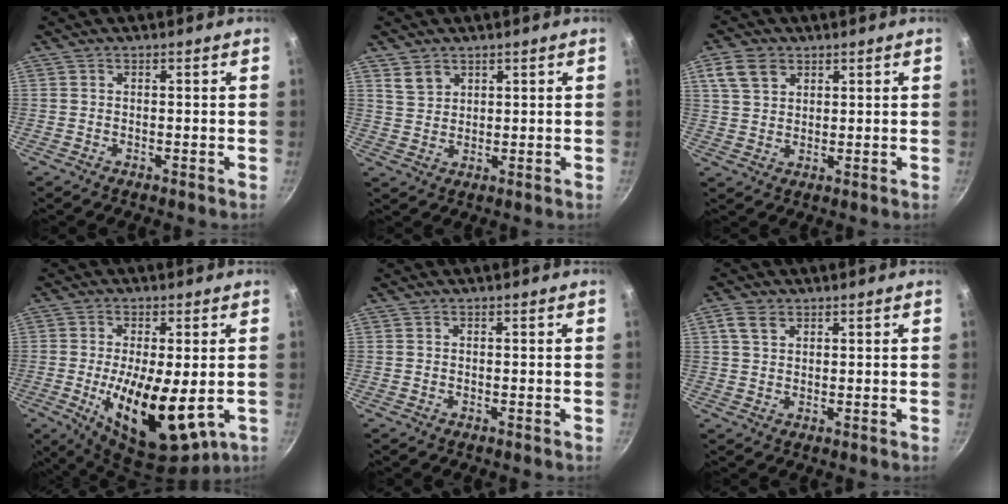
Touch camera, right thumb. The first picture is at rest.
{"total": 3.9, "force": [2.3, 2.8, 1.4], "torque": [-0.012, -0.003, 0.048]}
{"total": 6.5, "force": [3.3, 4.5, 3.4], "torque": [-0.052, 0.001, 0.062]}
{"total": 15.5, "force": [-2.3, 6.4, 13.9], "torque": [-0.233, -0.010, -0.024]}
{"total": 0.0}
{"total": 3.9, "force": [1.9, 2.7, 2.1], "torque": [-0.028, 0.001, 0.035]}